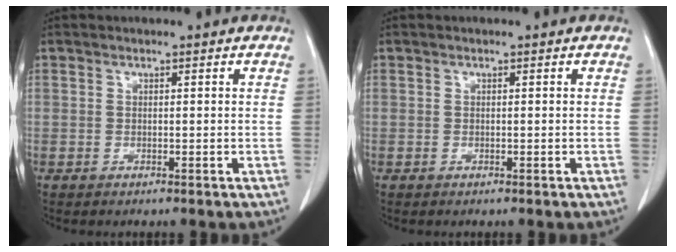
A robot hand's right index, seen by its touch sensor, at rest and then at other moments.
{"total": 0.0}